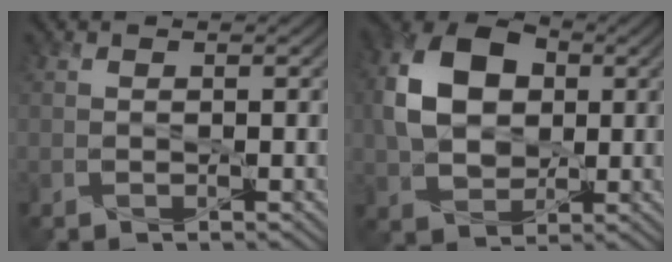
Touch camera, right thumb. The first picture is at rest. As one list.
[{"total": 10.5, "force": [1.4, 7.6, 7.1], "torque": [-0.162, 0.014, 0.020]}]